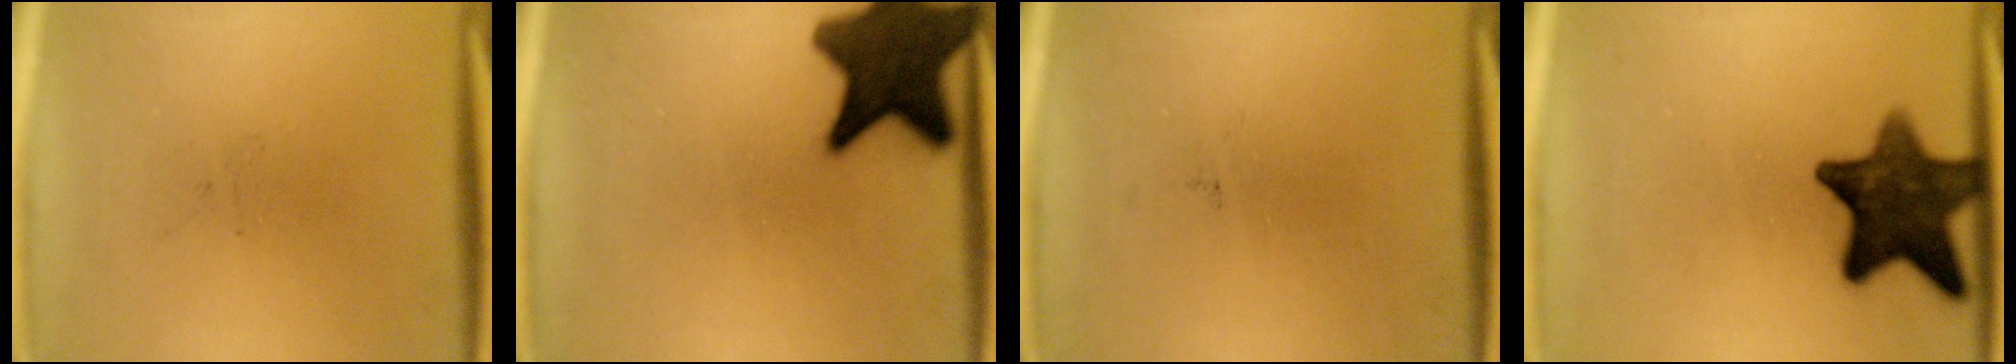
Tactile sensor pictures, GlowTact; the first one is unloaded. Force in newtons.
{"total": 15.7}
{"total": 0.0}
{"total": 12.7}